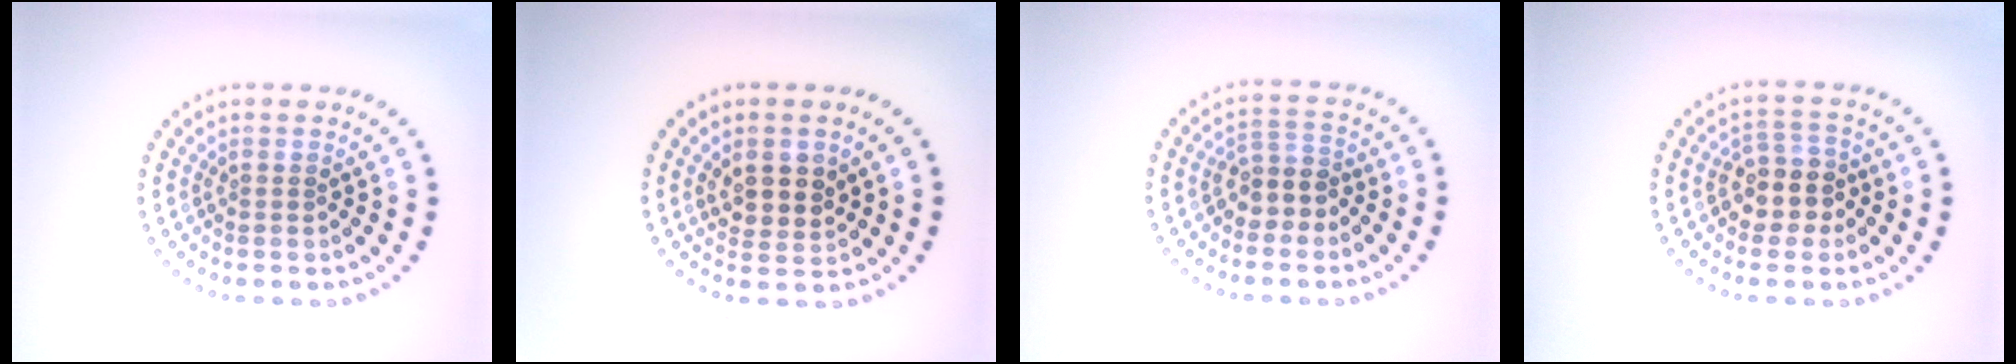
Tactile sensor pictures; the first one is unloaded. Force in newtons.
{"total": 2.7, "press": 2.5, "slide": 1.0}
{"total": 2.7, "press": 2.2, "slide": 1.5}
{"total": 3.1, "press": 2.7, "slide": 1.4}